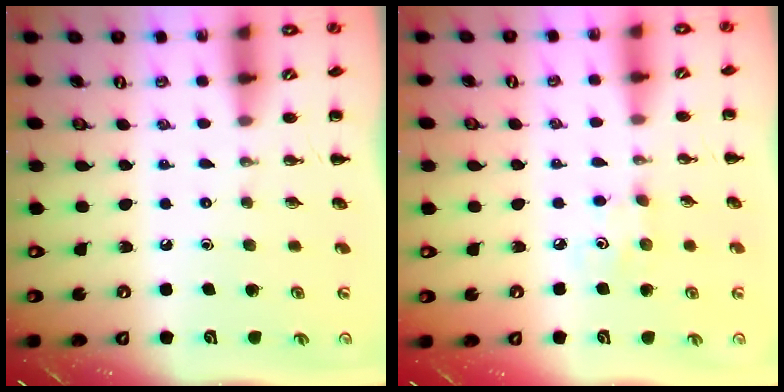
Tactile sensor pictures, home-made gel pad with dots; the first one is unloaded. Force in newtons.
{"total": 3.1, "press": 2.9, "slide": 0.9}